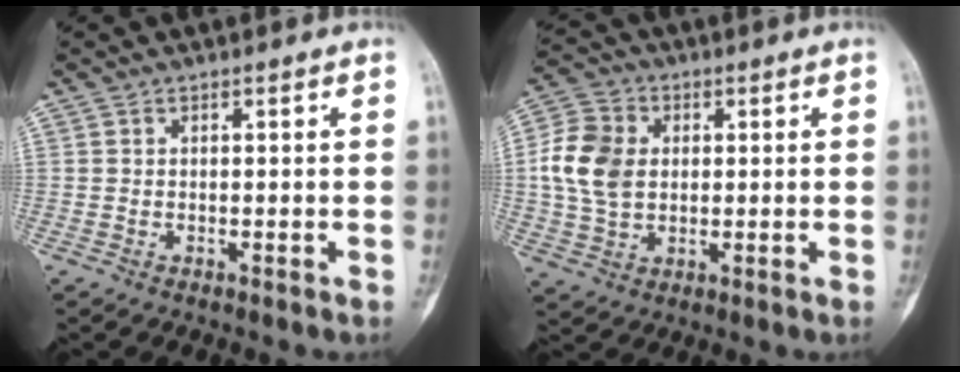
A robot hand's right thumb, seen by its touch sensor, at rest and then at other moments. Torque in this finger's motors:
{"motor_torque": [-0.17, 1.53, 1.02, 0.11, 0.08]}